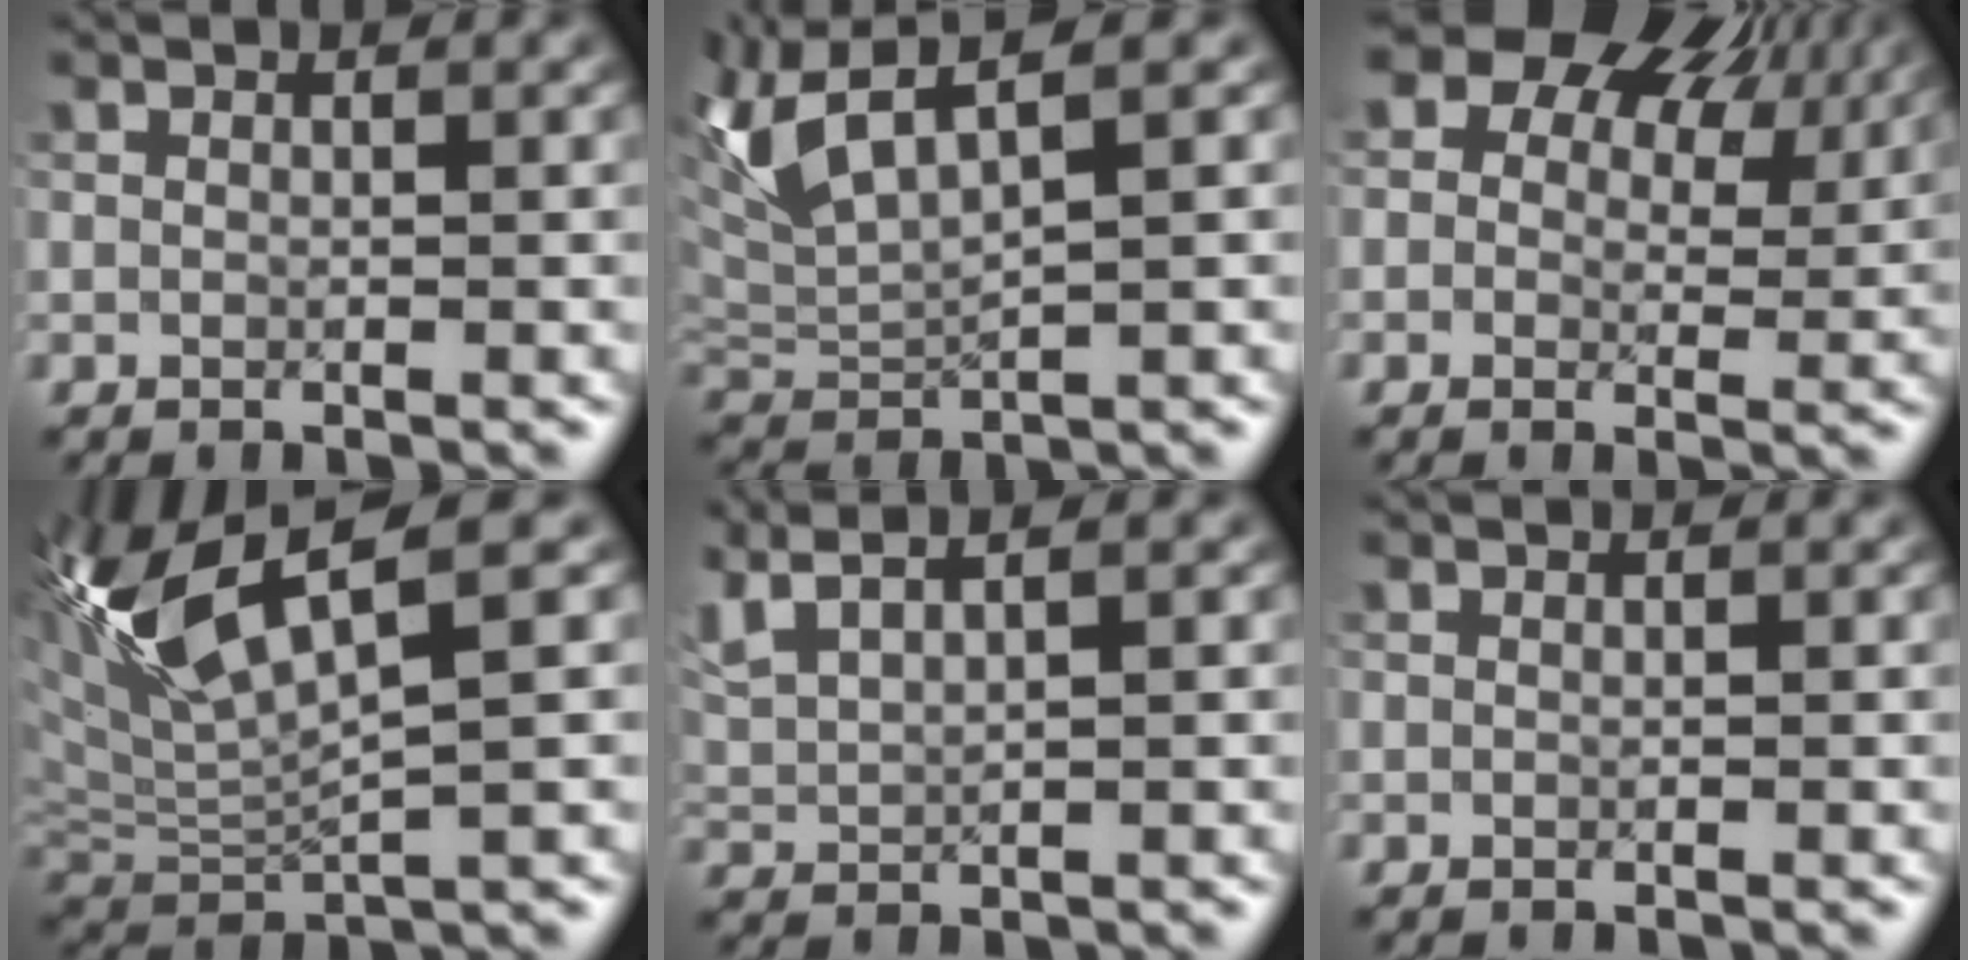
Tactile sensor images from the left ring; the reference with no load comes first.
{"total": 6.2, "force": [3.3, 1.8, 4.9], "torque": [-0.121, 0.017, 0.063]}
{"total": 11.5, "force": [6.2, 7.0, 6.6], "torque": [-0.092, 0.033, 0.081]}
{"total": 8.1, "force": [3.2, 1.8, 7.2], "torque": [-0.159, 0.013, 0.065]}
{"total": 4.5, "force": [3.5, 1.1, 2.6], "torque": [-0.073, 0.020, 0.067]}
{"total": 0.0}